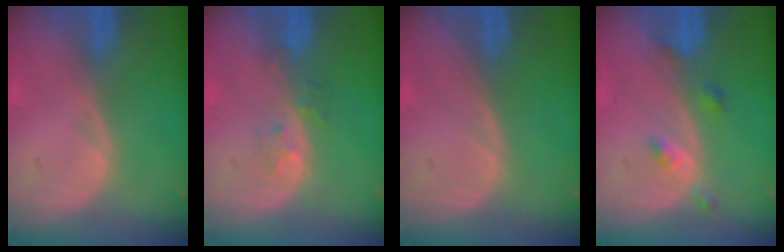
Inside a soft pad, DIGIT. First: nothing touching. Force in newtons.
{"total": 1.9, "press": 1.9, "slide": 0.2}
{"total": 0.0}
{"total": 2.5, "press": 2.5, "slide": 0.2}